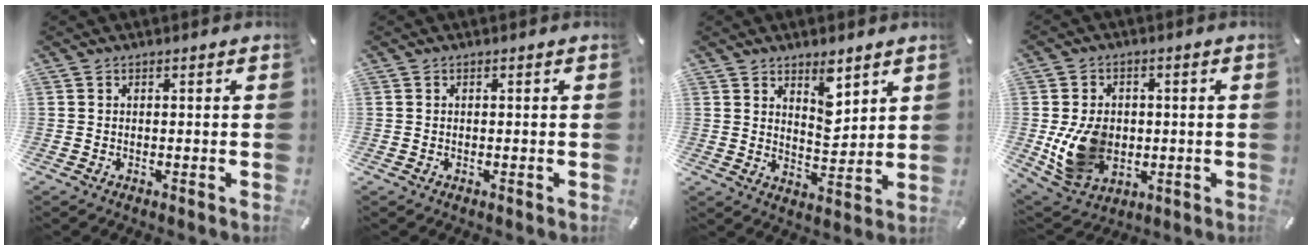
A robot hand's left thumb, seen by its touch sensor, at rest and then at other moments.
{"total": 0.0}
{"total": 7.0, "force": [4.8, 4.0, 3.1], "torque": [-0.031, -0.032, 0.081]}
{"total": 12.4, "force": [-1.2, 10.0, 7.3], "torque": [-0.140, 0.005, -0.020]}